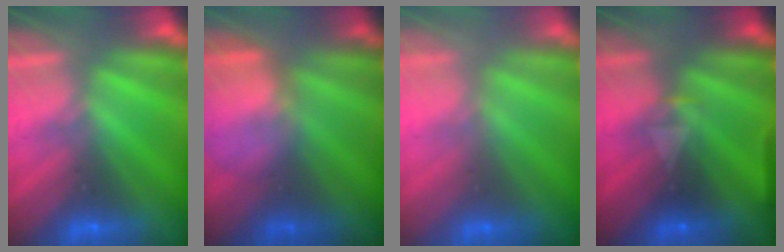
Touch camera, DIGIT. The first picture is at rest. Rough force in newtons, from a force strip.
{"total": 3.7}
{"total": 2.9}
{"total": 6.9}